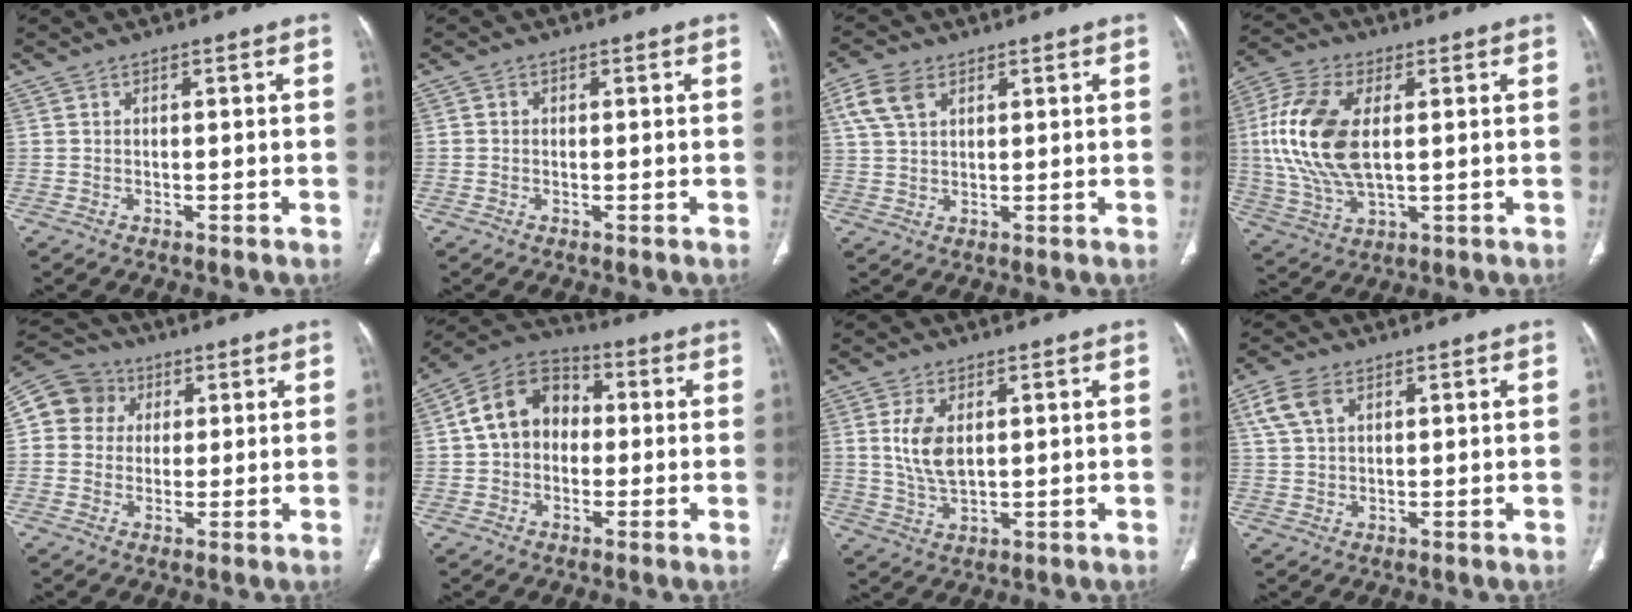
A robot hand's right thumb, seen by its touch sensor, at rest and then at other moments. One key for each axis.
{"total": 0.7, "fx": 0.0, "fy": 0.6, "fz": 0.2, "tx": 0.000, "ty": 0.002, "tz": -0.002}
{"total": 6.4, "fx": 2.9, "fy": 4.0, "fz": 4.2, "tx": -0.085, "ty": 0.004, "tz": 0.061}
{"total": 16.6, "fx": 2.2, "fy": 8.8, "fz": 13.9, "tx": -0.301, "ty": 0.000, "tz": 0.045}
{"total": 9.2, "fx": 2.1, "fy": 8.5, "fz": 2.6, "tx": -0.032, "ty": 0.014, "tz": 0.028}
{"total": 12.3, "fx": 0.9, "fy": 9.6, "fz": 7.7, "tx": -0.113, "ty": 0.033, "tz": 0.004}
{"total": 7.2, "fx": 1.7, "fy": 3.9, "fz": 5.8, "tx": -0.113, "ty": -0.010, "tz": 0.041}
{"total": 5.9, "fx": 2.7, "fy": 3.6, "fz": 3.9, "tx": -0.083, "ty": 0.006, "tz": 0.058}